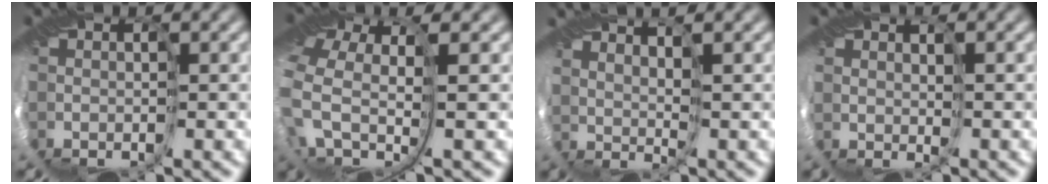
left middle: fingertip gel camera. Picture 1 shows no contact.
{"total": 5.6, "force": [-0.6, 3.0, 4.6], "torque": [-0.149, -0.023, -0.013]}
{"total": 3.1, "force": [2.9, -1.0, -0.4], "torque": [0.007, 0.007, 0.039]}
{"total": 2.4, "force": [1.5, -1.1, -1.5], "torque": [0.019, 0.004, 0.027]}